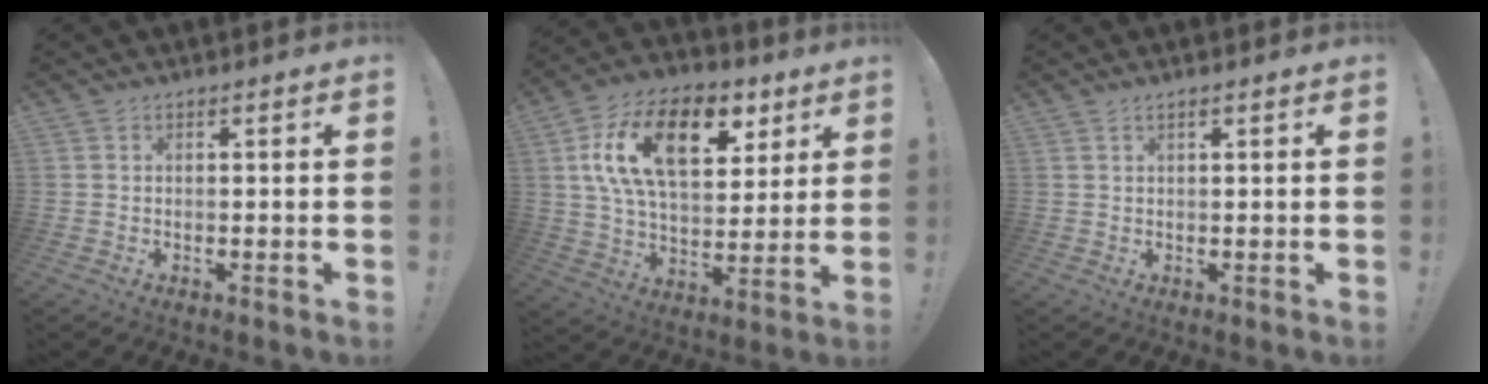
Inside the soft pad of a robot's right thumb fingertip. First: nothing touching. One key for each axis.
{"total": 21.2, "fx": 8.4, "fy": 12.4, "fz": 15.0, "tx": -0.248, "ty": -0.026, "tz": 0.144}
{"total": 1.4, "fx": 0.8, "fy": 0.1, "fz": 1.1, "tx": -0.031, "ty": 0.005, "tz": 0.015}